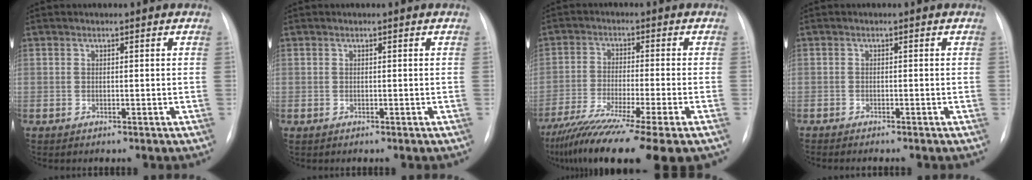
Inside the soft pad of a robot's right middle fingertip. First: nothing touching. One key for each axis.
{"total": 0.0}
{"total": 18.1, "fx": -13.2, "fy": 0.5, "fz": 12.3, "tx": -0.191, "ty": -0.056, "tz": -0.213}
{"total": 2.8, "fx": -2.4, "fy": 0.4, "fz": 1.4, "tx": -0.022, "ty": -0.006, "tz": -0.028}